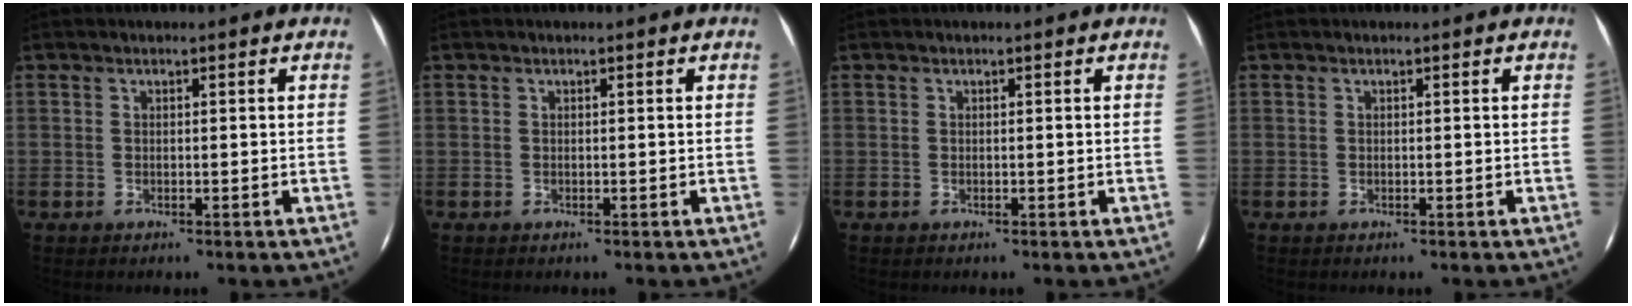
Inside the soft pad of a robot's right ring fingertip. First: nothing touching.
{"total": 0.0}
{"total": 0.0}
{"total": 0.0}